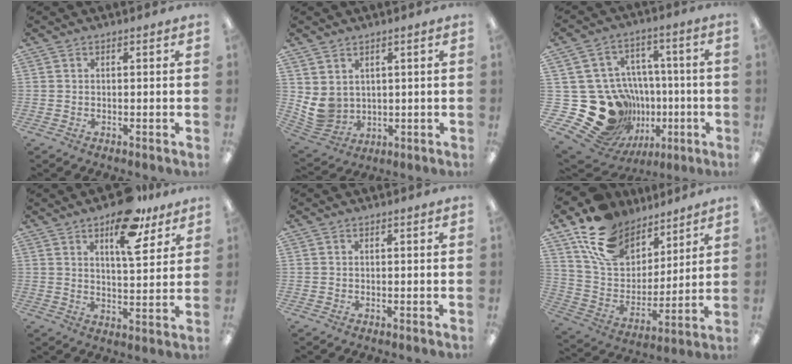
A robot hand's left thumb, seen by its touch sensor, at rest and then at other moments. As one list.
[{"total": 6.6, "force": [2.2, 5.8, 2.5], "torque": [-0.072, -0.014, 0.048]}, {"total": 29.1, "force": [-6.0, 24.2, 15.1], "torque": [-0.265, -0.001, -0.011]}, {"total": 14.1, "force": [8.8, 6.0, 9.2], "torque": [-0.128, -0.037, 0.147]}, {"total": 0.0}, {"total": 17.2, "force": [11.7, 10.7, 6.9], "torque": [-0.137, -0.063, 0.219]}]